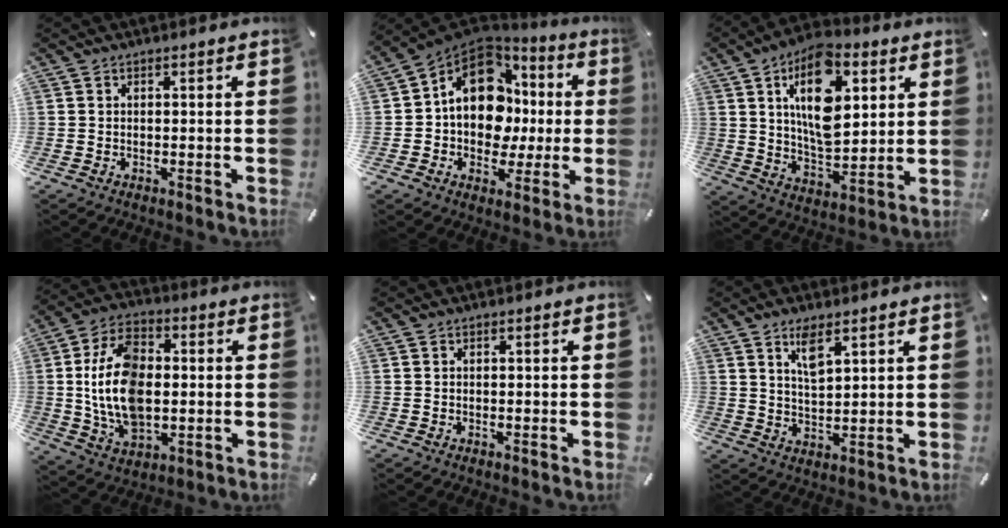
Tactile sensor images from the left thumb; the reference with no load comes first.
{"total": 15.7, "force": [0.9, 12.6, 9.3], "torque": [-0.165, -0.002, 0.020]}
{"total": 17.4, "force": [6.5, 9.8, 12.9], "torque": [-0.228, -0.014, 0.108]}
{"total": 16.7, "force": [0.2, 10.8, 12.7], "torque": [-0.274, 0.004, 0.005]}
{"total": 0.0}
{"total": 5.9, "force": [3.8, 2.0, 4.0], "torque": [-0.072, -0.015, 0.065]}